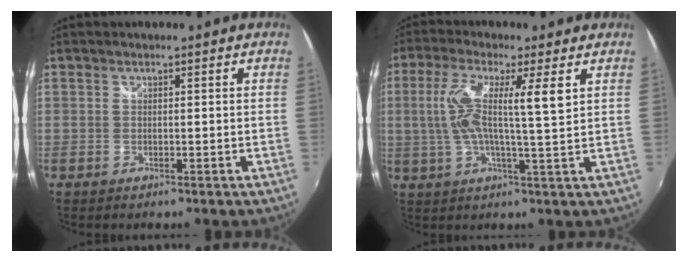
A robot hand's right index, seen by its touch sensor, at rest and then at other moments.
{"total": 11.0, "force": [2.4, 0.5, 10.7], "torque": [-0.196, 0.004, 0.039]}